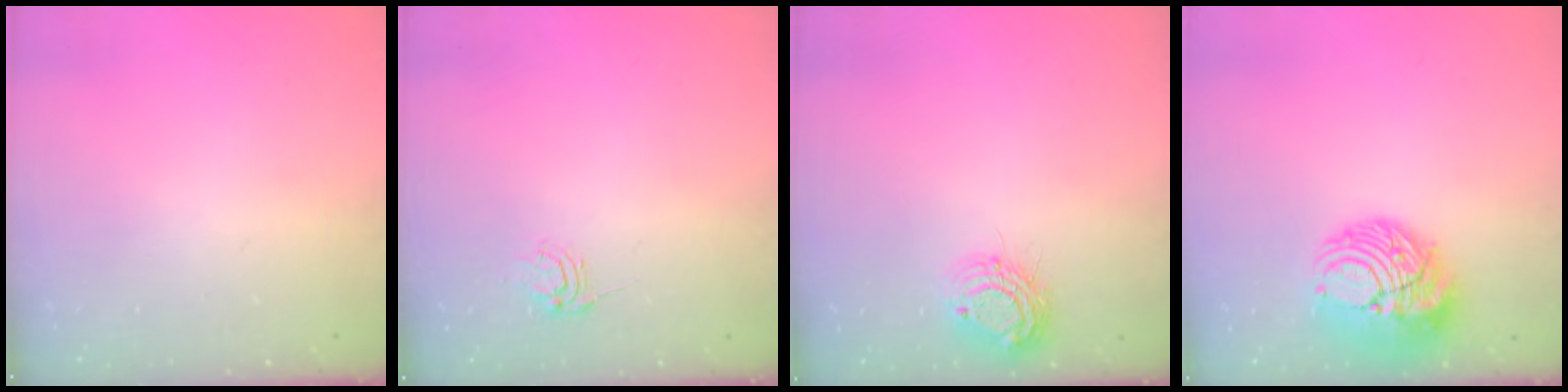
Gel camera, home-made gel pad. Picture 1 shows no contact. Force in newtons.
{"total": 5.2, "press": 5.2, "slide": 0.5}
{"total": 9.9, "press": 9.9, "slide": 0.7}
{"total": 12.2, "press": 12.1, "slide": 1.0}